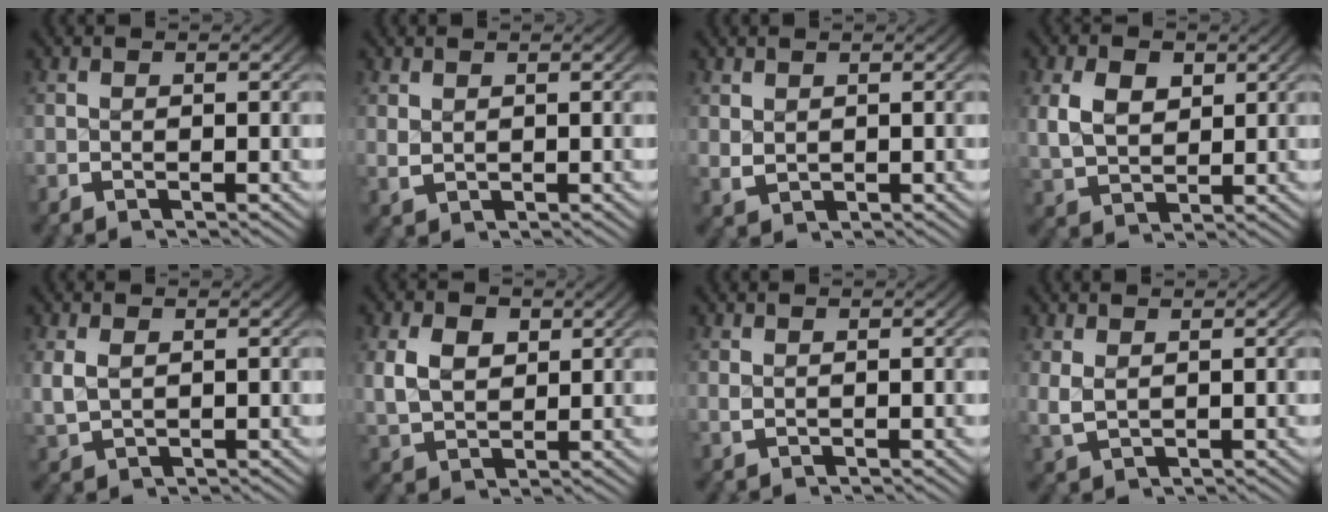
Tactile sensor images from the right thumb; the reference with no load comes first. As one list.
[{"total": 1.1, "force": [0.7, 0.6, 0.5], "torque": [-0.014, -0.002, 0.021]}, {"total": 1.4, "force": [0.6, 1.0, 0.8], "torque": [-0.018, -0.006, 0.023]}, {"total": 4.7, "force": [1.4, 3.3, 3.0], "torque": [-0.057, -0.013, 0.040]}, {"total": 2.2, "force": [0.8, 1.5, 1.4], "torque": [-0.035, -0.005, 0.028]}, {"total": 4.2, "force": [1.3, 3.0, 2.7], "torque": [-0.048, -0.010, 0.037]}, {"total": 0.5, "force": [0.4, 0.1, 0.3], "torque": [-0.011, -0.002, 0.010]}, {"total": 2.0, "force": [1.0, 1.2, 1.2], "torque": [-0.035, -0.008, 0.031]}]